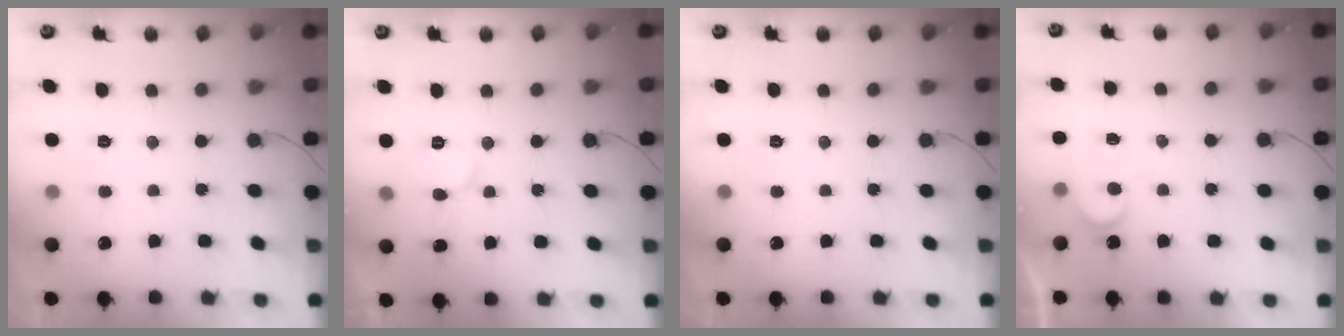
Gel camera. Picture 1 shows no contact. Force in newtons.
{"total": 6.4, "press": 6.4, "slide": 0.5}
{"total": 0.0}
{"total": 4.5, "press": 4.4, "slide": 0.4}